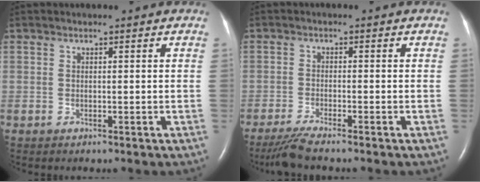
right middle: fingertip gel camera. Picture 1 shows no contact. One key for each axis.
{"total": 3.7, "fx": -3.2, "fy": -0.6, "fz": 1.8, "tx": -0.044, "ty": -0.015, "tz": -0.067}